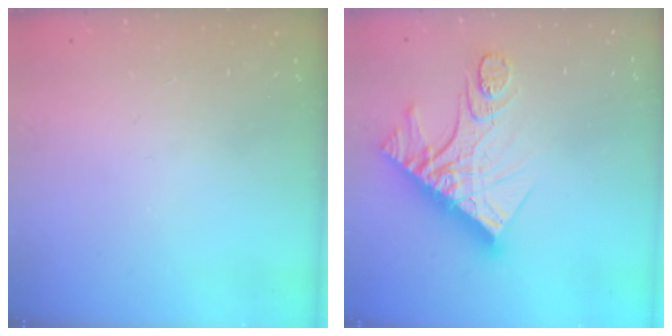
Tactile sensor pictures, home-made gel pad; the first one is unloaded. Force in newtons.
{"total": 16.3, "press": 16.3, "slide": 1.3}